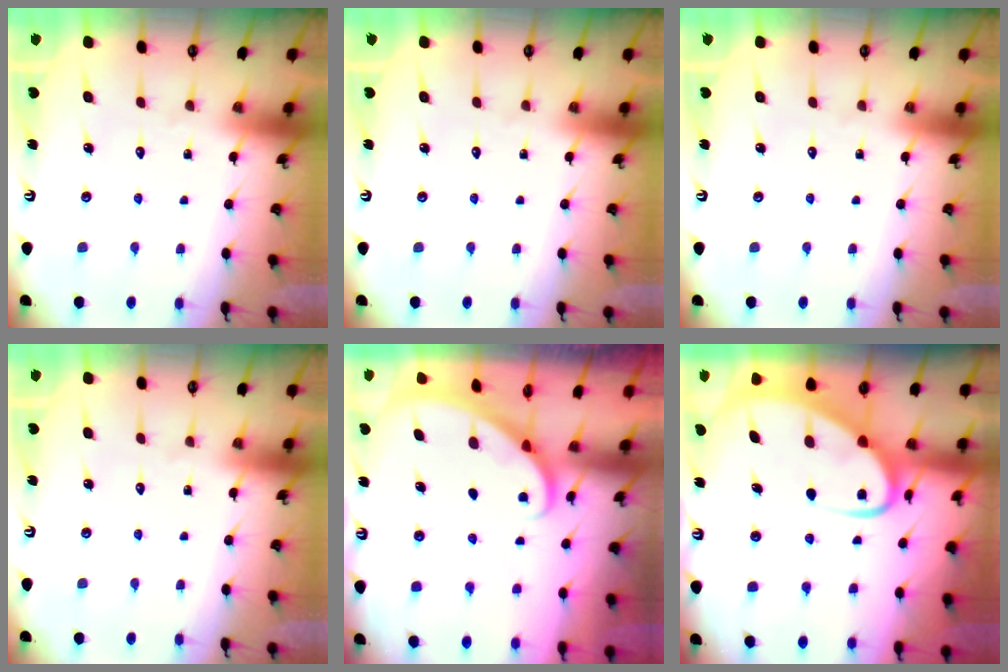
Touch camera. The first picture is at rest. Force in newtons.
{"total": 0.0}
{"total": 0.0}
{"total": 0.0}
{"total": 2.1, "press": 2.1, "slide": 0.1}
{"total": 8.0, "press": 8.0, "slide": 0.9}